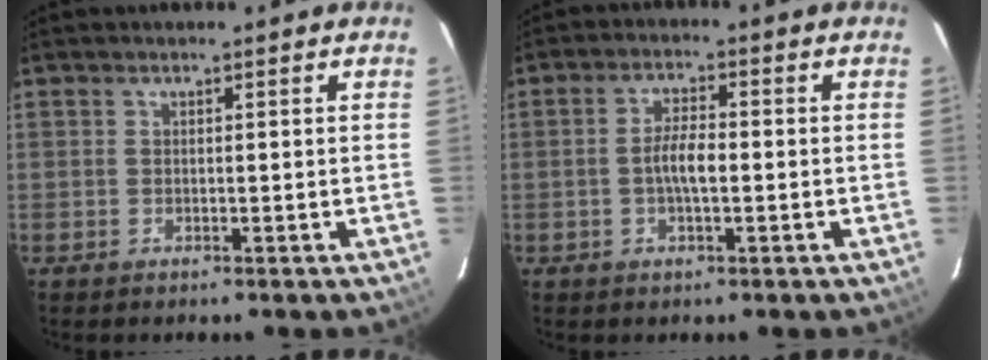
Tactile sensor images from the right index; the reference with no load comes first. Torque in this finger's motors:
{"motor_torque": [0.84, -0.06, 0.51, 0.12]}